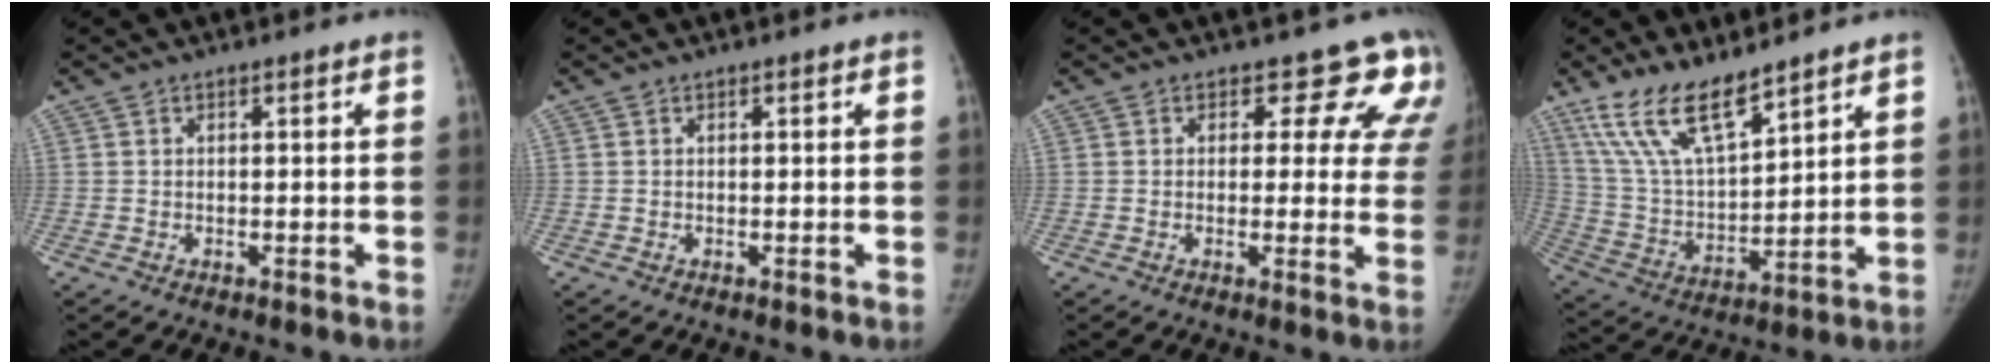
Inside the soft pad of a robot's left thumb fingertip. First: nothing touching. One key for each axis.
{"total": 0.0}
{"total": 10.1, "fx": 7.7, "fy": 5.7, "fz": 3.3, "tx": 0.024, "ty": -0.033, "tz": 0.057}
{"total": 14.8, "fx": 10.9, "fy": 4.7, "fz": 9.0, "tx": -0.151, "ty": -0.052, "tz": 0.224}